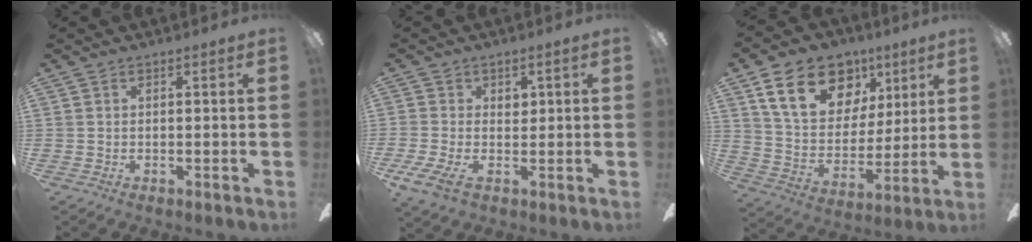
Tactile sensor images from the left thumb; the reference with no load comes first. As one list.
[{"total": 6.7, "force": [-0.3, 4.6, 4.8], "torque": [-0.089, 0.000, -0.008]}, {"total": 21.1, "force": [10.7, 14.1, 11.5], "torque": [-0.185, -0.035, 0.195]}]